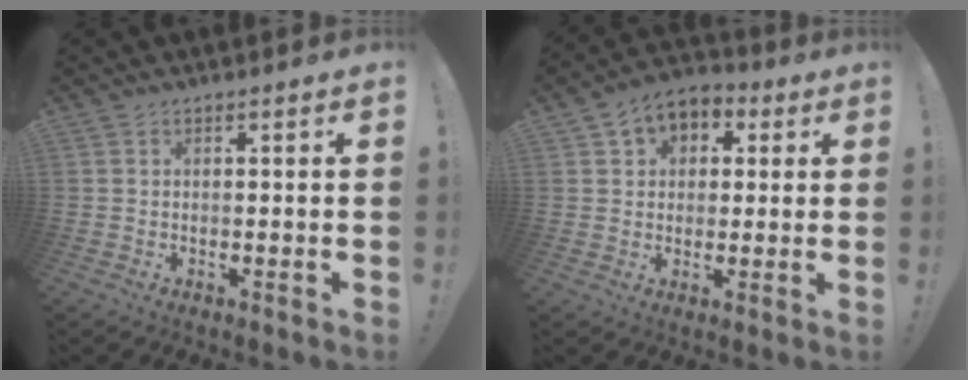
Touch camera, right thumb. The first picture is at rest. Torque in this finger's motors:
{"motor_torque": [1.23, 1.31, 0.50, 0.47, 0.00]}